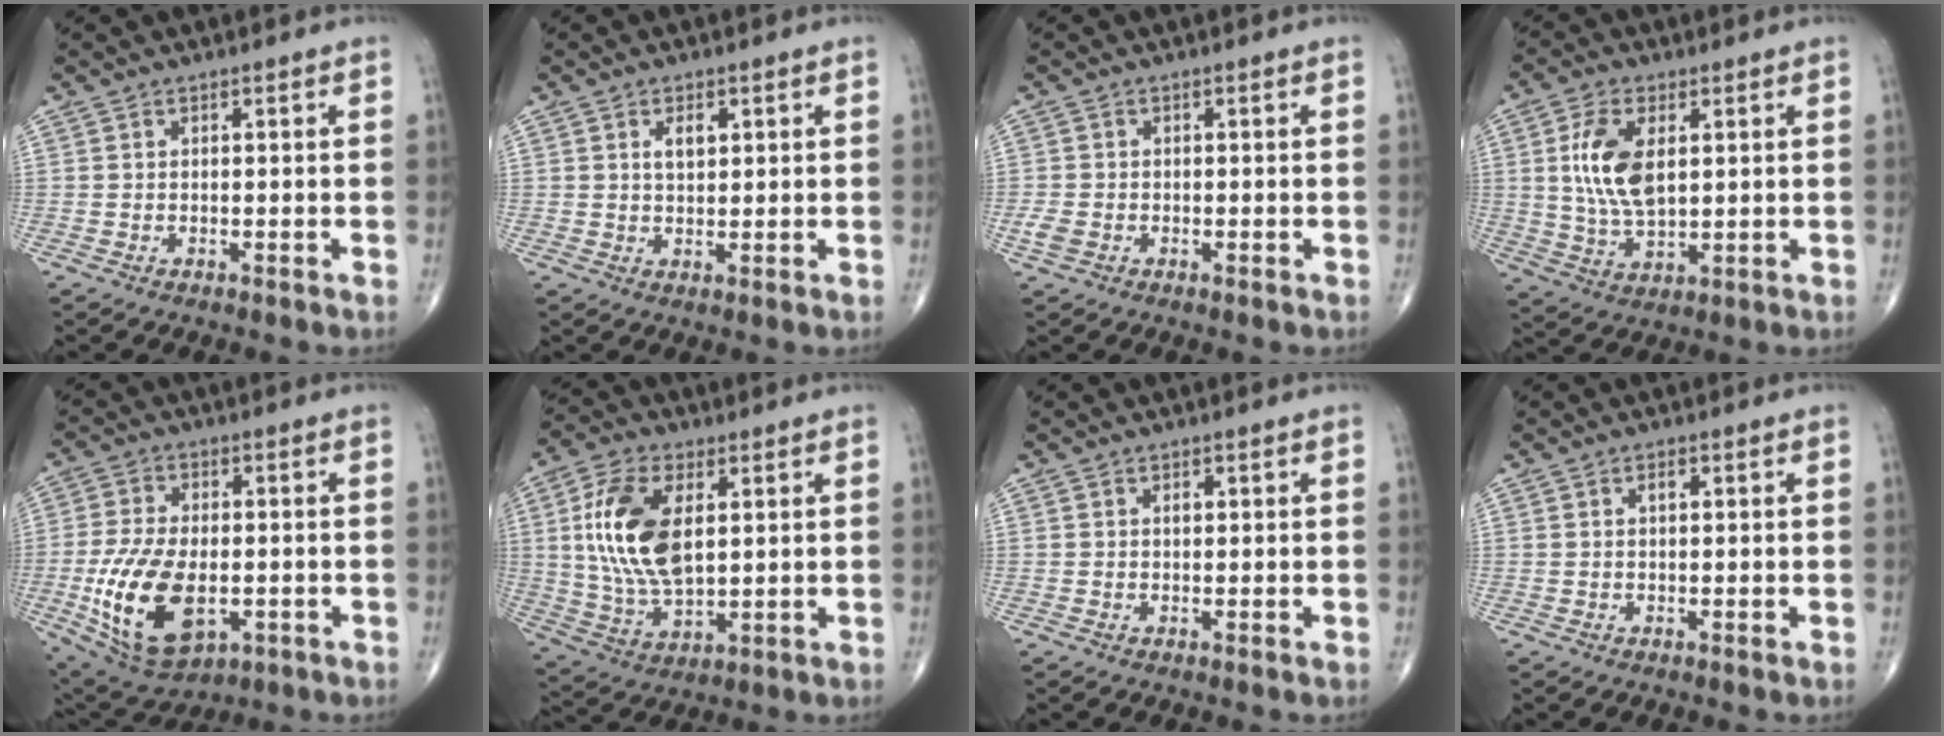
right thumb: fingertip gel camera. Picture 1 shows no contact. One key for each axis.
{"total": 3.1, "fx": 1.1, "fy": 1.7, "fz": 2.4, "tx": -0.033, "ty": -0.006, "tz": 0.018}
{"total": 2.2, "fx": -0.7, "fy": 1.5, "fz": 1.3, "tx": -0.034, "ty": 0.002, "tz": -0.016}
{"total": 10.8, "fx": 2.3, "fy": 5.6, "fz": 8.9, "tx": -0.174, "ty": -0.011, "tz": 0.049}
{"total": 17.1, "fx": -3.9, "fy": 9.4, "fz": 13.8, "tx": -0.263, "ty": -0.005, "tz": -0.050}
{"total": 15.9, "fx": 3.2, "fy": 8.3, "fz": 13.1, "tx": -0.257, "ty": -0.008, "tz": 0.066}
{"total": 0.9, "fx": 0.3, "fy": 0.6, "fz": 0.6, "tx": -0.008, "ty": 0.001, "tz": 0.003}
{"total": 1.1, "fx": 0.3, "fy": 0.6, "fz": 0.9, "tx": -0.012, "ty": 0.002, "tz": 0.003}